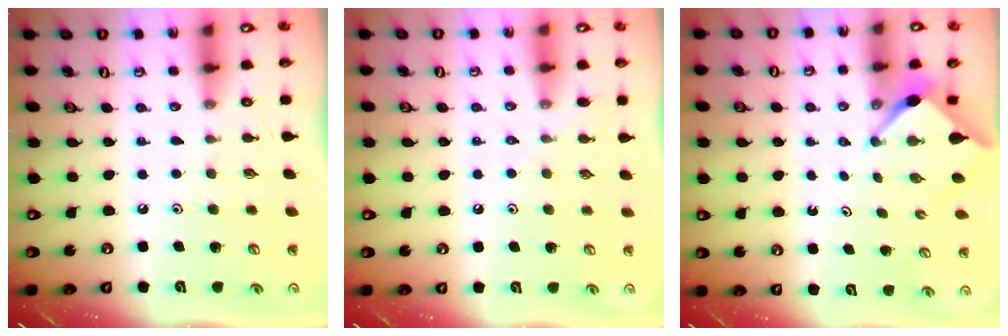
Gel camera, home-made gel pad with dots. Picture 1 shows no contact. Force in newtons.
{"total": 3.8, "press": 3.8, "slide": 0.6}
{"total": 2.6, "press": 2.6, "slide": 0.3}